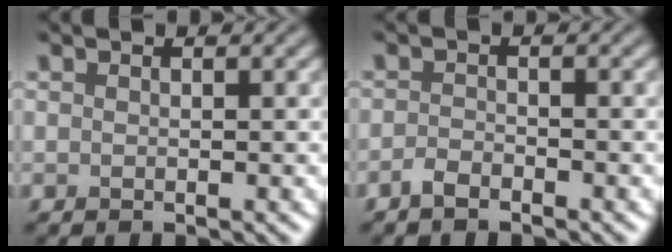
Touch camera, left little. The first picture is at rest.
{"total": 1.4, "force": [-1.1, 0.4, 0.7], "torque": [-0.016, 0.002, -0.026]}